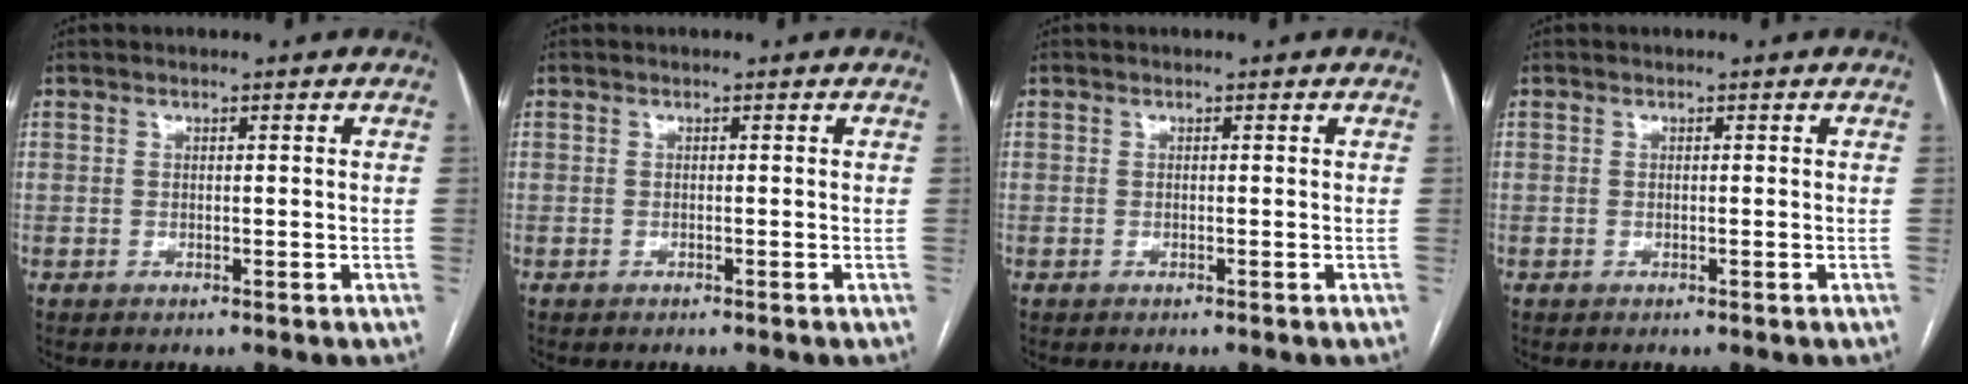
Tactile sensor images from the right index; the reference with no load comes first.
{"total": 0.0}
{"total": 0.0}
{"total": 0.0}